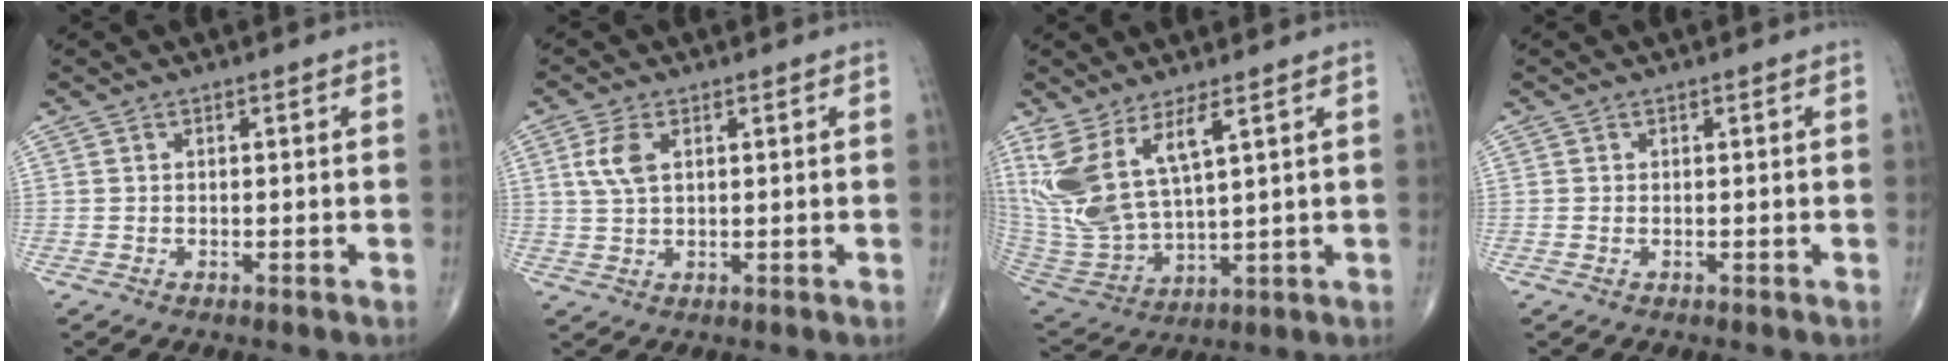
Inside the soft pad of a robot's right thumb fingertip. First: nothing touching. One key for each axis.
{"total": 4.5, "fx": 1.4, "fy": 2.3, "fz": 3.6, "tx": -0.083, "ty": 0.003, "tz": 0.030}
{"total": 13.7, "fx": 6.4, "fy": 4.9, "fz": 11.1, "tx": -0.241, "ty": -0.036, "tz": 0.149}
{"total": 0.0}